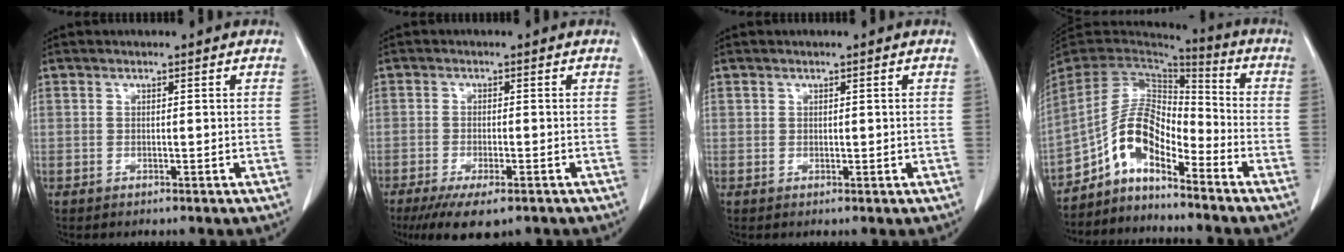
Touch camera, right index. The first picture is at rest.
{"total": 7.9, "force": [-5.3, 2.3, 5.3], "torque": [-0.080, -0.017, -0.081]}
{"total": 0.7, "force": [0.4, 0.6, 0.2], "torque": [0.004, -0.001, 0.006]}
{"total": 9.5, "force": [-6.2, 3.8, 6.2], "torque": [-0.125, 0.030, -0.118]}